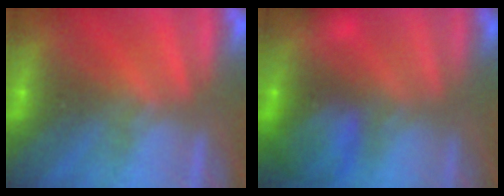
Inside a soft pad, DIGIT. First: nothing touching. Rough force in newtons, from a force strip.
{"total": 9.6}